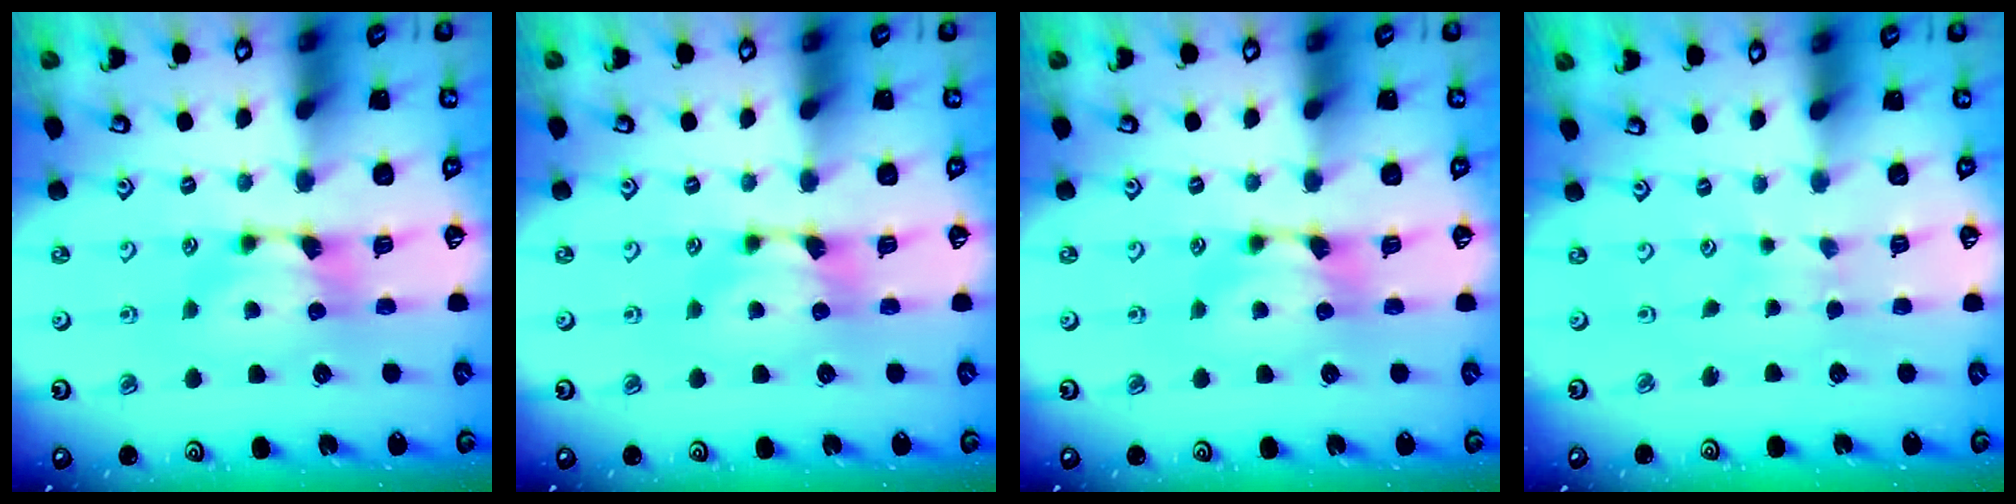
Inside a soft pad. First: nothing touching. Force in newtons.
{"total": 0.0}
{"total": 0.0}
{"total": 3.6, "press": 3.6, "slide": 0.1}